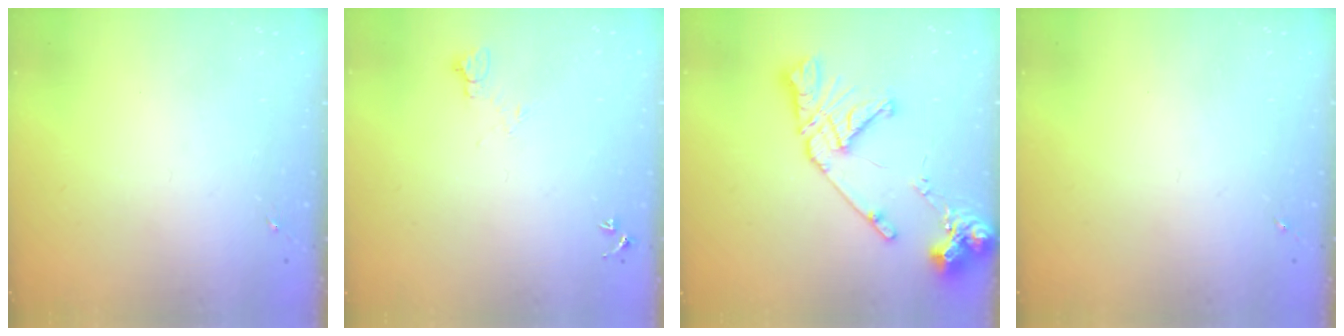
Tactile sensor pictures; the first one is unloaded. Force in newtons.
{"total": 4.2, "press": 4.1, "slide": 0.5}
{"total": 16.1, "press": 16.0, "slide": 2.0}
{"total": 0.0}